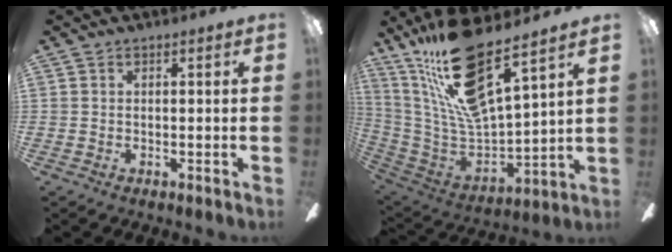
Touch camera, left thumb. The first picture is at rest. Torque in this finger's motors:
{"motor_torque": [0.53, 0.14, 1.13, -1.64, 0.18]}